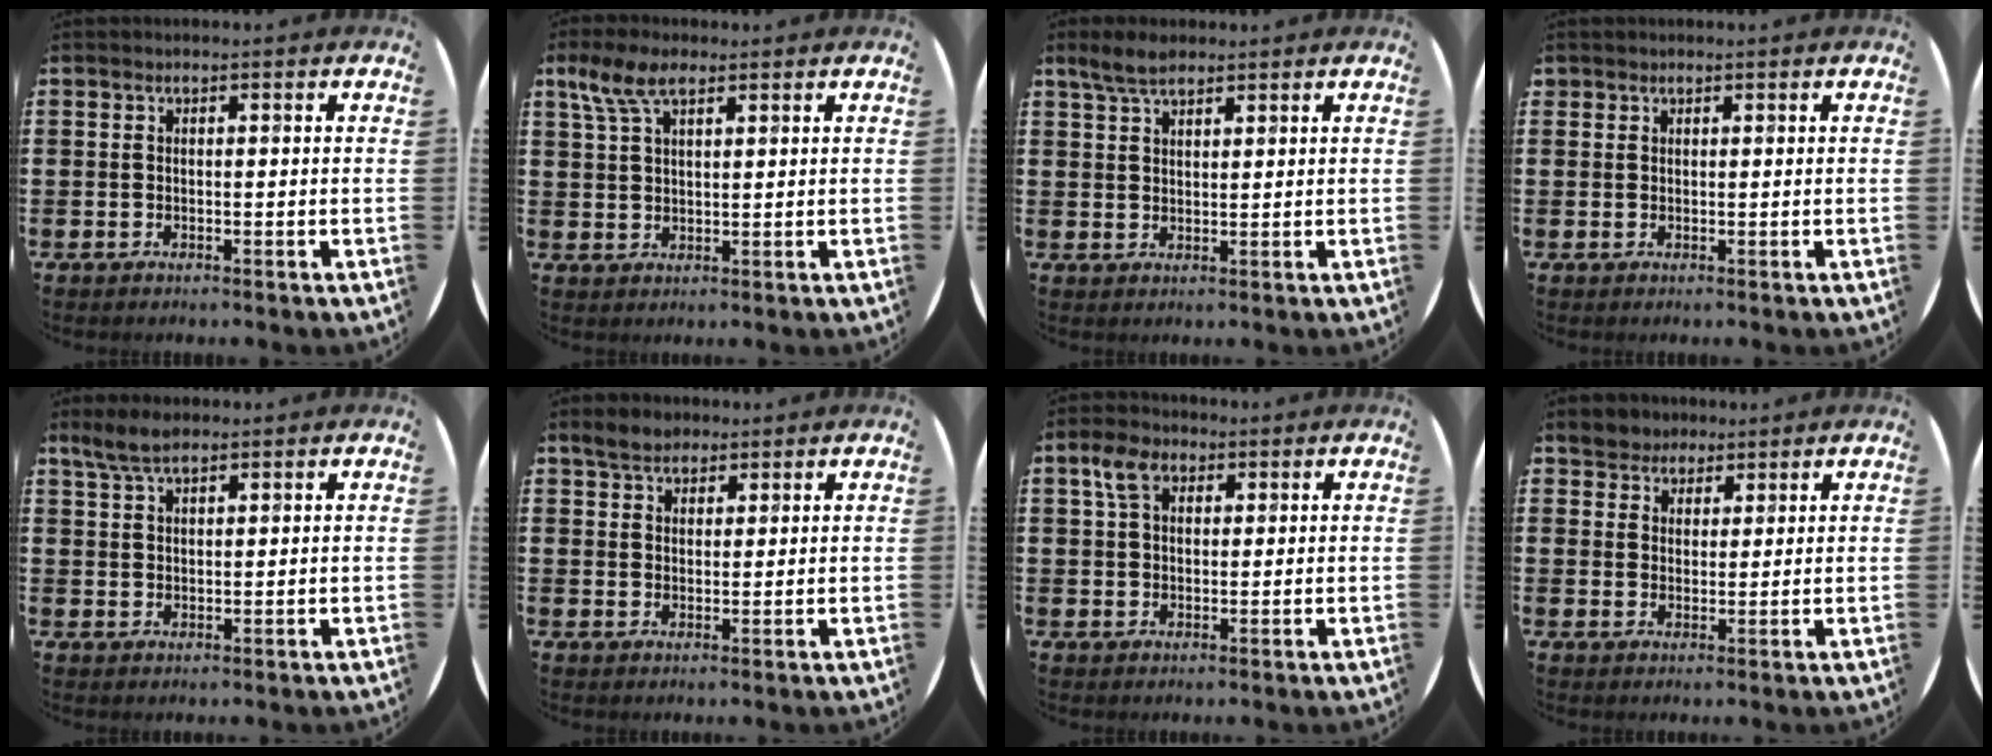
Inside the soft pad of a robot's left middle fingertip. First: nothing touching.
{"total": 5.4, "force": [3.2, 2.3, 3.7], "torque": [-0.072, 0.003, 0.057]}
{"total": 3.8, "force": [3.1, 1.4, 1.9], "torque": [-0.035, -0.002, 0.056]}
{"total": 0.7, "force": [0.6, 0.2, -0.1], "torque": [0.001, 0.003, 0.012]}
{"total": 4.1, "force": [3.3, 1.3, 2.2], "torque": [-0.041, -0.001, 0.059]}
{"total": 3.5, "force": [3.0, 1.6, 0.8], "torque": [-0.015, 0.001, 0.056]}
{"total": 4.2, "force": [2.4, 2.5, 2.3], "torque": [-0.046, 0.007, 0.041]}
{"total": 3.6, "force": [3.1, 1.7, -0.4], "torque": [-0.007, 0.001, 0.061]}